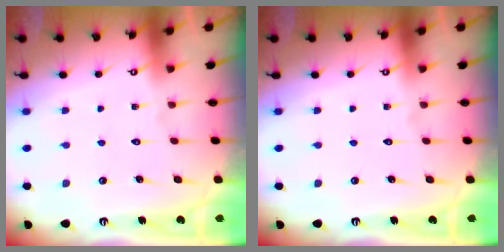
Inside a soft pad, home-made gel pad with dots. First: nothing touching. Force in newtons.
{"total": 0.0}